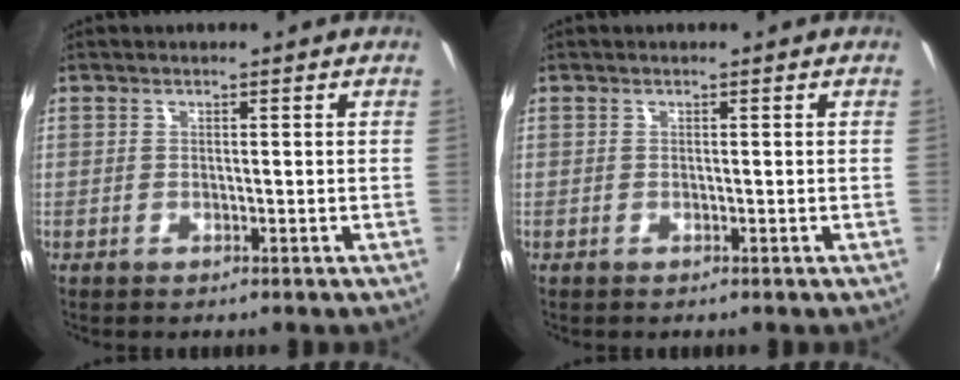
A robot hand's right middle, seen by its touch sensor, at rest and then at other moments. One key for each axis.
{"total": 0.0}